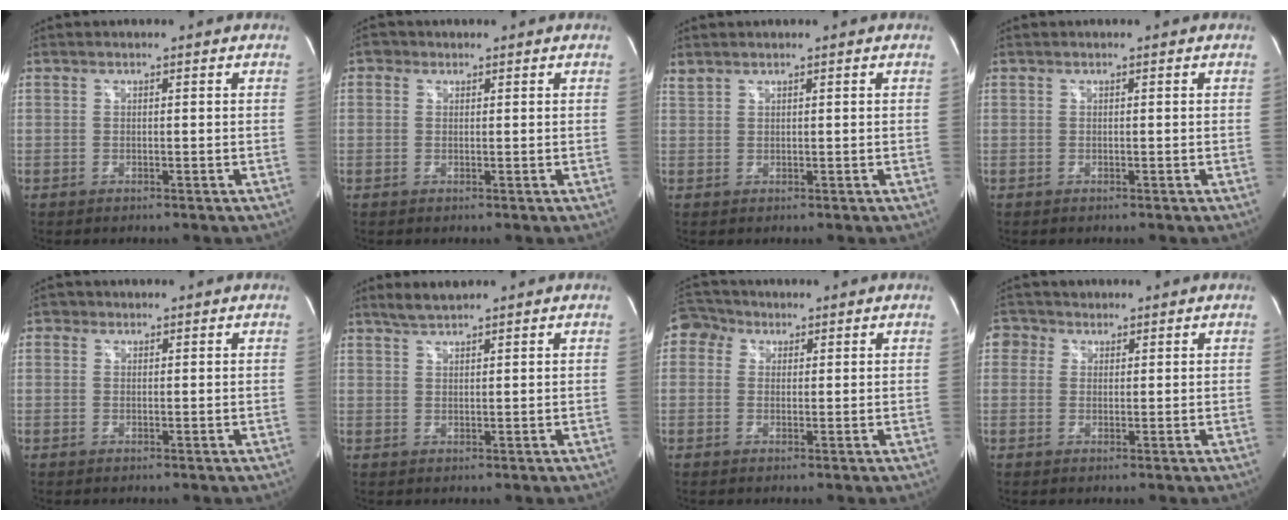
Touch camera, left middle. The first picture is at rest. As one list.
[{"total": 1.3, "force": [0.7, 1.1, 0.2], "torque": [-0.002, 0.003, 0.005]}, {"total": 1.1, "force": [1.0, 0.1, 0.1], "torque": [-0.013, 0.010, 0.029]}, {"total": 0.0}, {"total": 1.1, "force": [0.6, 0.9, 0.1], "torque": [0.002, 0.001, 0.004]}, {"total": 2.7, "force": [2.5, 0.0, 1.1], "torque": [-0.030, 0.008, 0.049]}, {"total": 4.3, "force": [1.9, 3.7, 1.2], "torque": [-0.028, 0.022, 0.033]}, {"total": 2.9, "force": [1.4, 2.5, 0.2], "torque": [-0.003, 0.015, 0.020]}]